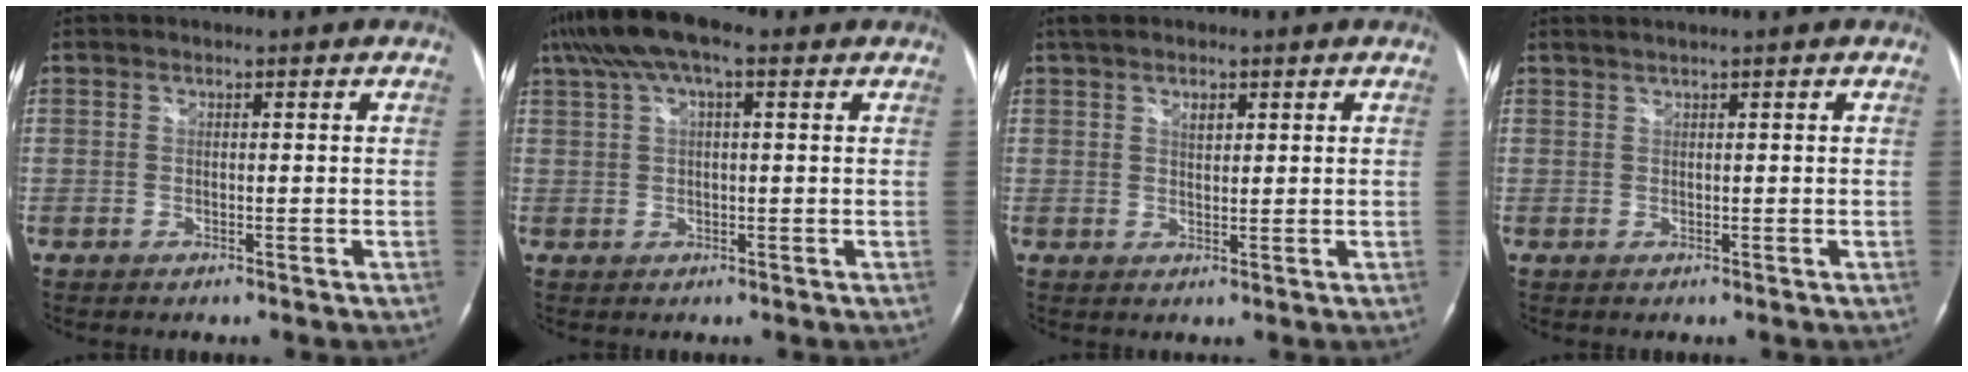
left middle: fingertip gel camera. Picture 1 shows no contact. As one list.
[{"total": 9.7, "force": [5.8, 2.8, 7.2], "torque": [-0.146, 0.041, 0.099]}, {"total": 3.0, "force": [1.6, 1.4, 2.1], "torque": [-0.048, 0.006, 0.029]}, {"total": 1.5, "force": [1.2, -0.3, 1.0], "torque": [-0.021, 0.012, 0.025]}]